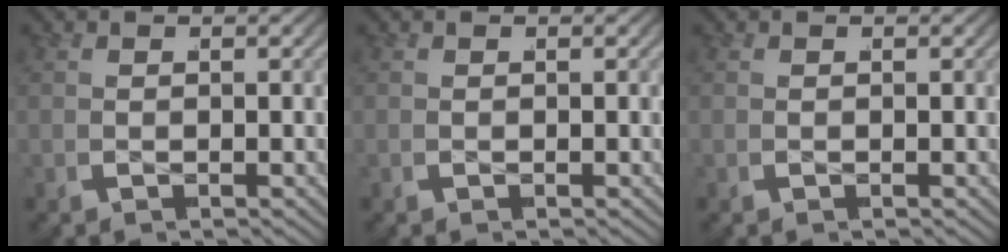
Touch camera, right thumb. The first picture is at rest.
{"total": 0.0}
{"total": 0.0}